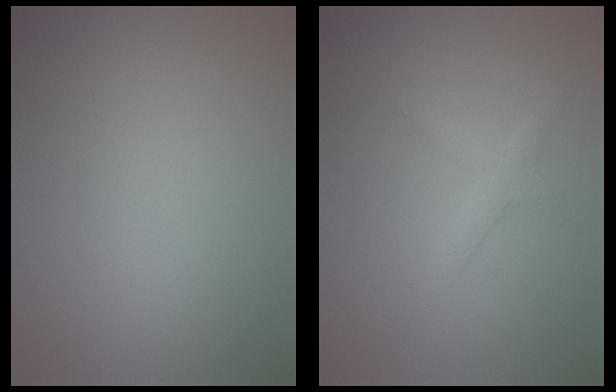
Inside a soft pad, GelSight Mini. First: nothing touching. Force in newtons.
{"total": 1.8, "press": 1.8, "slide": 0.1}